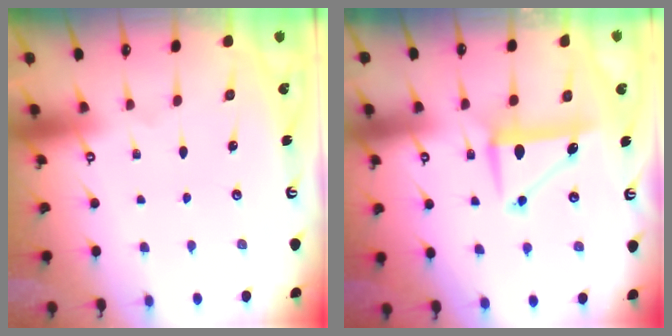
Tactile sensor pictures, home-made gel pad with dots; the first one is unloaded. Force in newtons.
{"total": 8.6, "press": 8.6, "slide": 0.2}